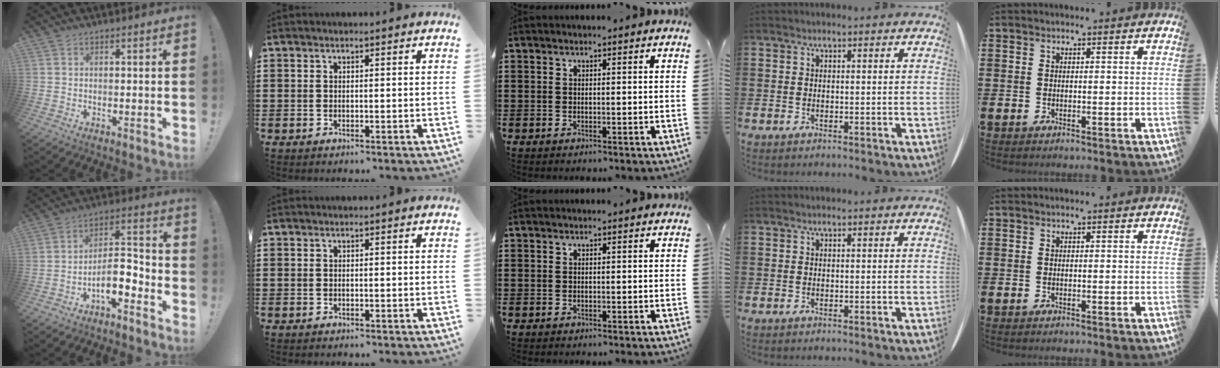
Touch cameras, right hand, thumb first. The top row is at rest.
{"thumb": {"total": 9.0, "force": [-5.7, 3.2, 6.2], "torque": [-0.097, 0.023, -0.100]}}